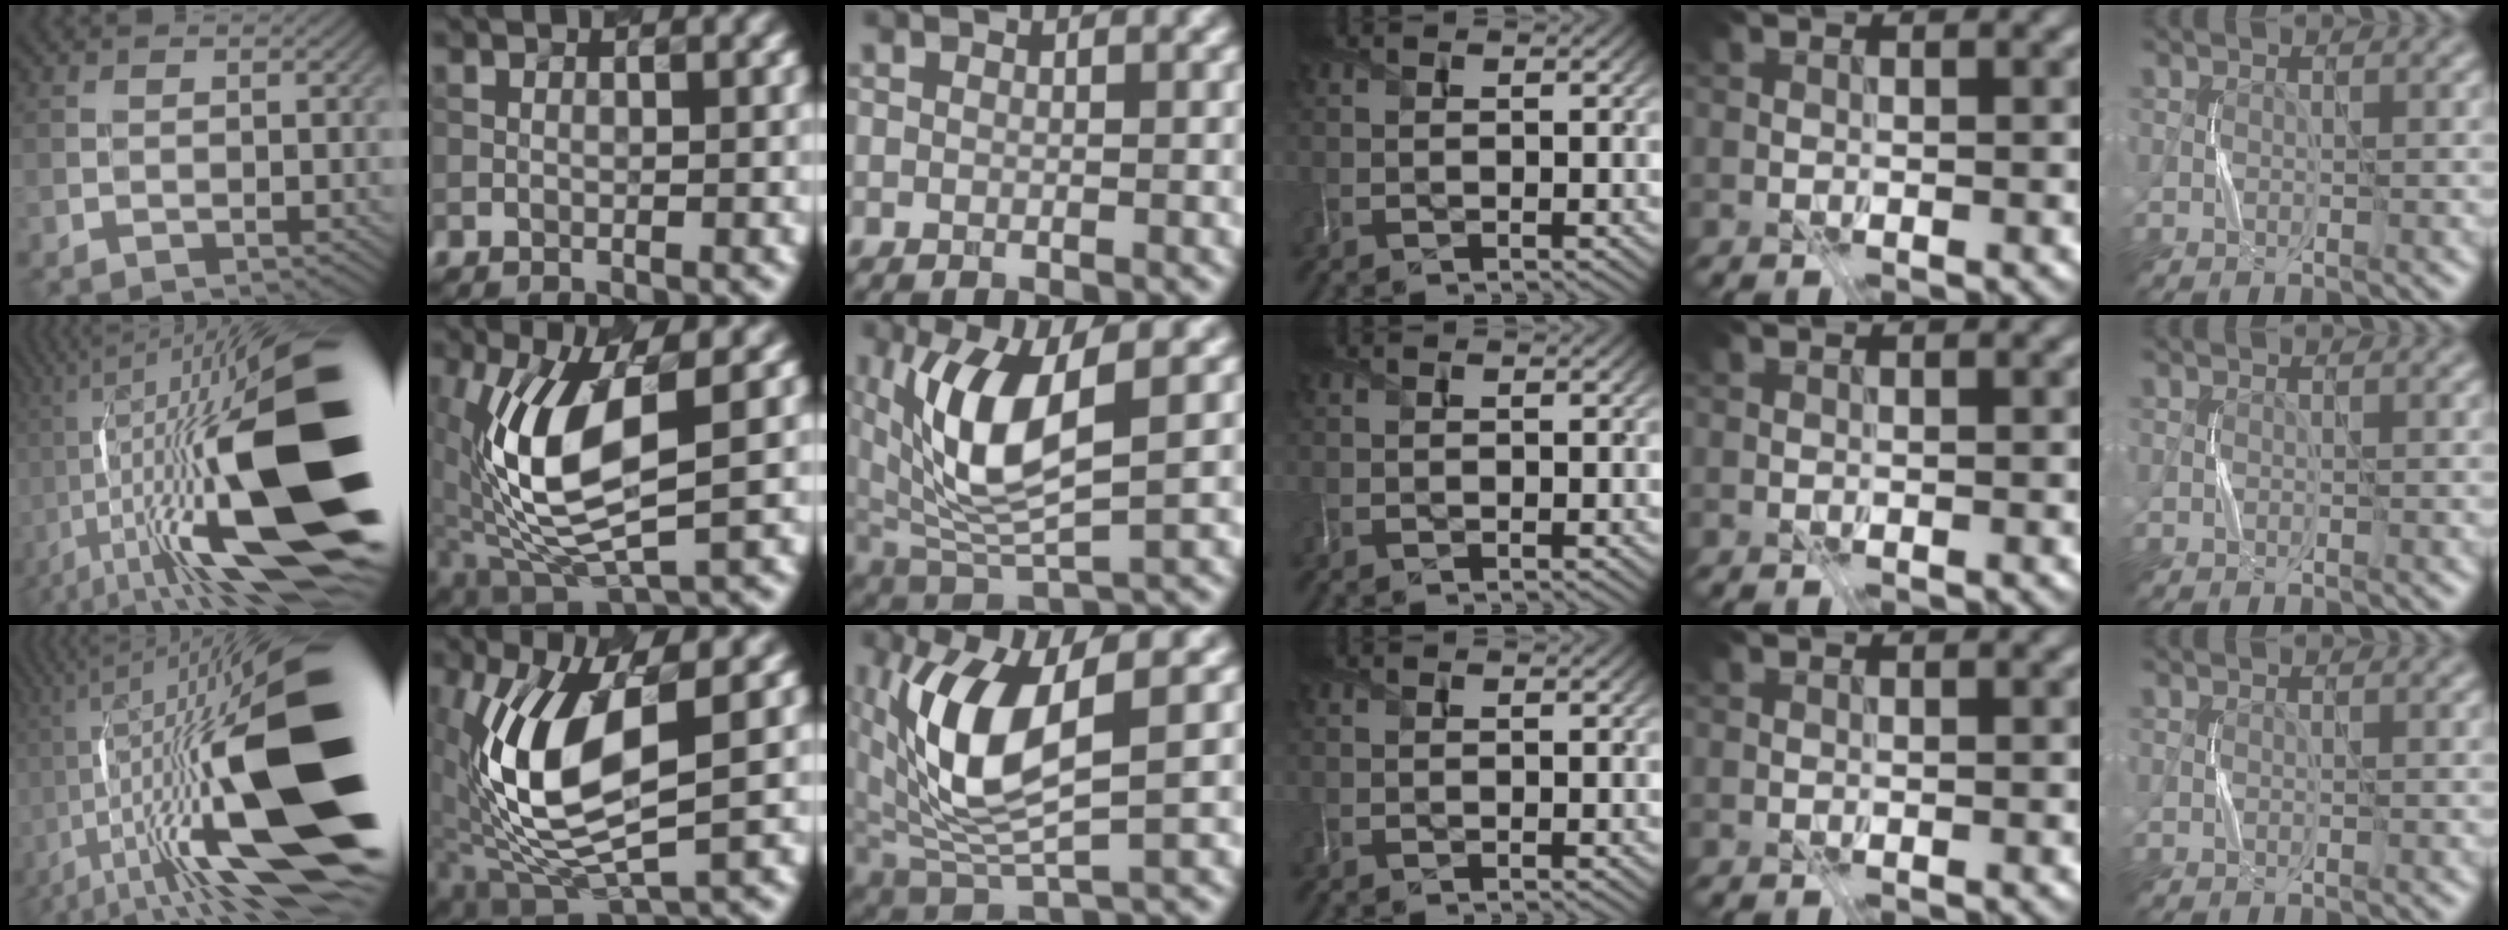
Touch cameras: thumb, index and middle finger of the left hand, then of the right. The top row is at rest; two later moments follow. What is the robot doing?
{"motion": "press", "object": "grip strengthener"}